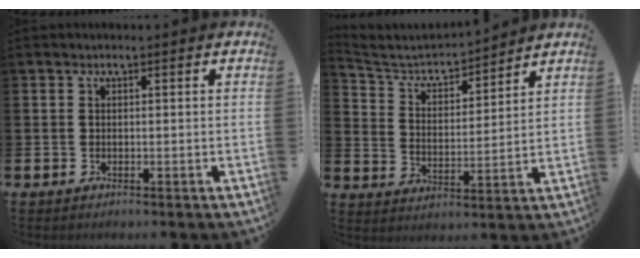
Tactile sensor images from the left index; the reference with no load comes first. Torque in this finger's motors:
{"motor_torque": [-0.25, -0.25, -0.12, 0.02]}